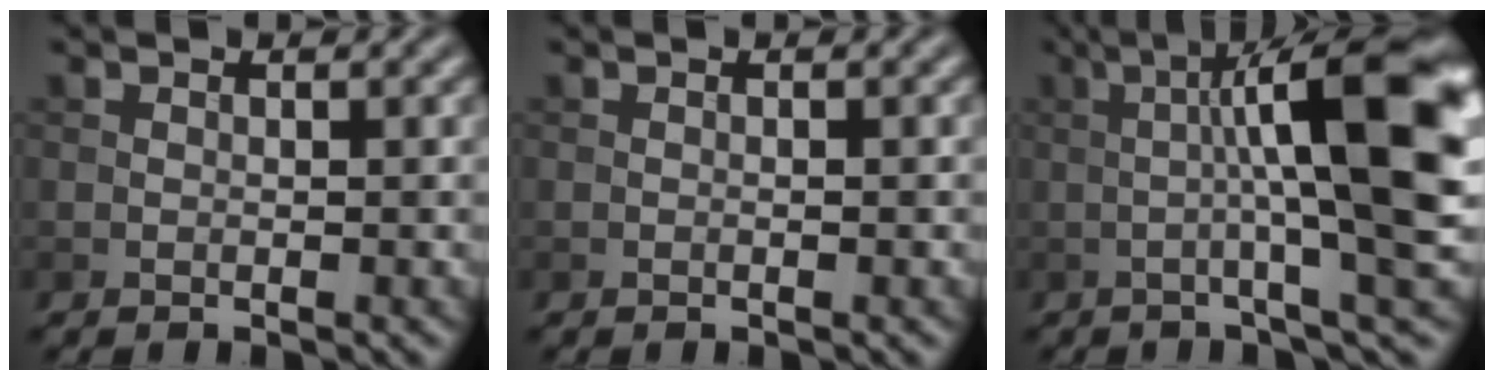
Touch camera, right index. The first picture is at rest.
{"total": 0.6, "force": [-0.1, 0.1, 0.5], "torque": [-0.009, -0.001, -0.003]}
{"total": 13.1, "force": [1.1, 2.0, 12.9], "torque": [-0.169, 0.020, 0.019]}